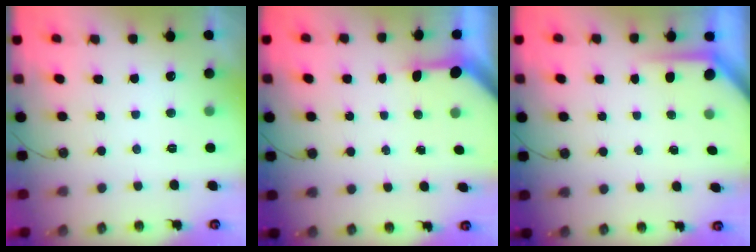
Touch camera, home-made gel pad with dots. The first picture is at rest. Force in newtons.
{"total": 3.1, "press": 3.1, "slide": 0.2}
{"total": 3.8, "press": 3.8, "slide": 0.2}